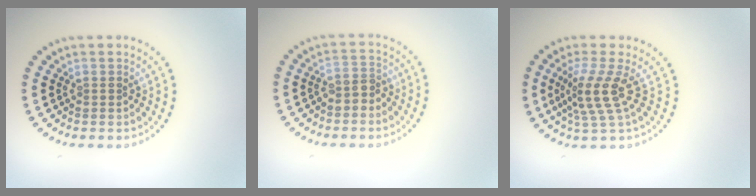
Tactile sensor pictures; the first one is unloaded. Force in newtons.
{"total": 1.8, "press": 1.6, "slide": 0.8}
{"total": 3.5, "press": 2.6, "slide": 2.3}